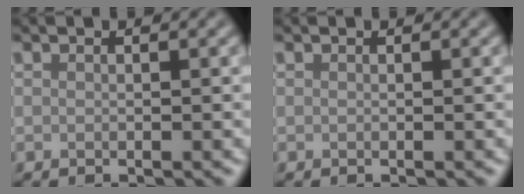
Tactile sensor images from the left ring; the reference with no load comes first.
{"total": 0.0}